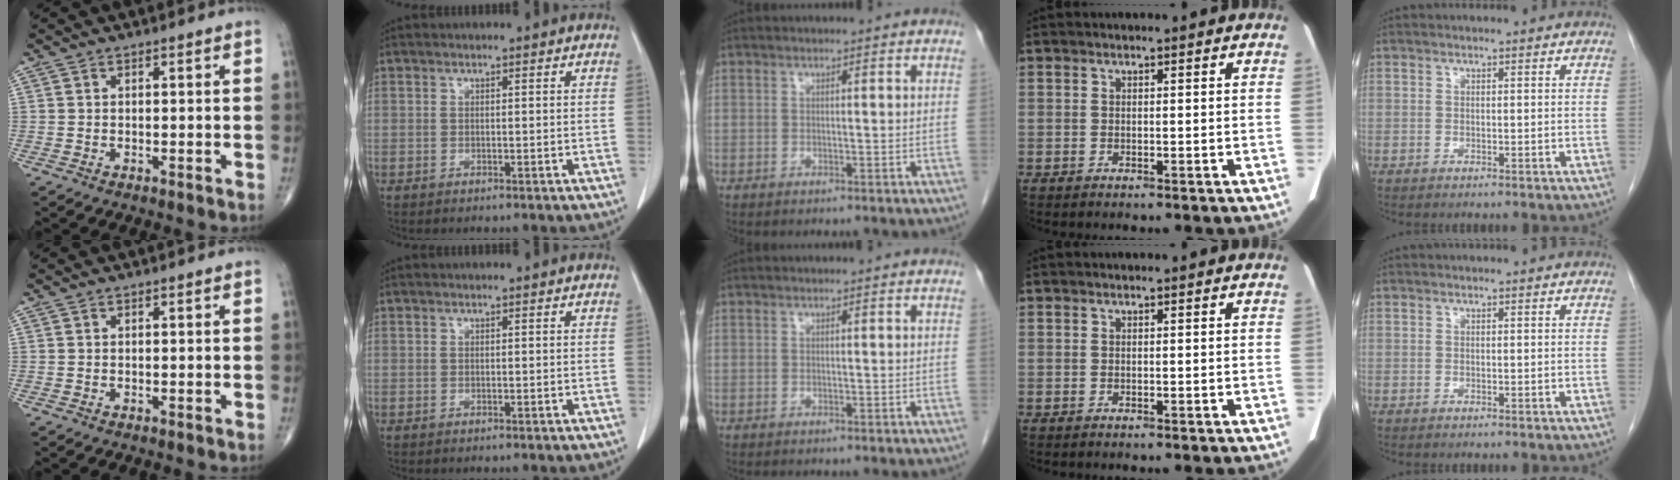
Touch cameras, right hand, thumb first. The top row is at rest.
{}